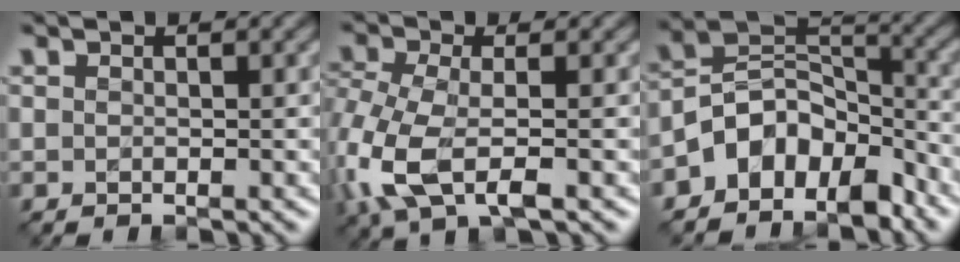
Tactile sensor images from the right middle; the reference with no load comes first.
{"total": 6.3, "force": [-2.2, 2.9, 5.2], "torque": [-0.130, -0.003, -0.055]}
{"total": 7.0, "force": [-4.5, 4.3, 3.1], "torque": [-0.024, 0.008, -0.092]}